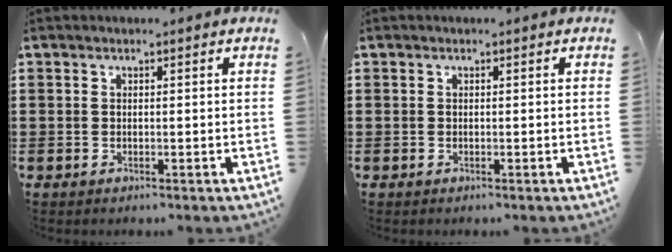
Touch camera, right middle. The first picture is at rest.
{"total": 0.0}